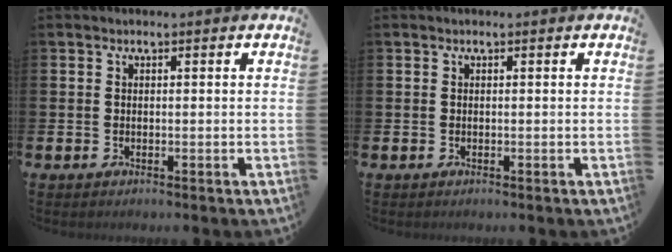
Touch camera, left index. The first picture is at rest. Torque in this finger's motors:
{"motor_torque": [-0.09, -0.01, 0.00, 0.00]}